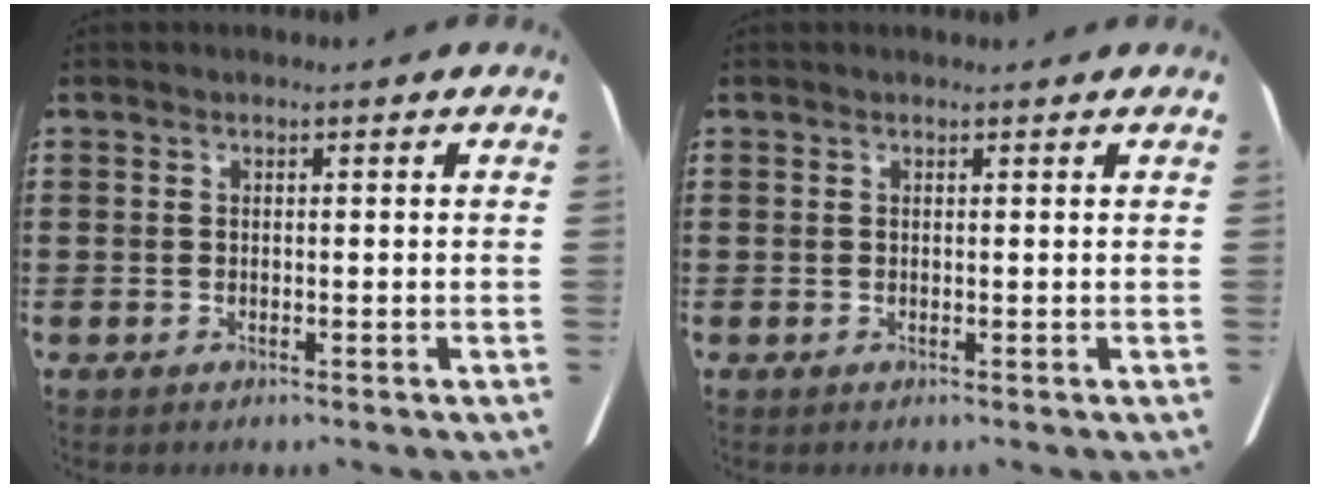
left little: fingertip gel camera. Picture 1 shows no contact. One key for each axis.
{"total": 0.0}